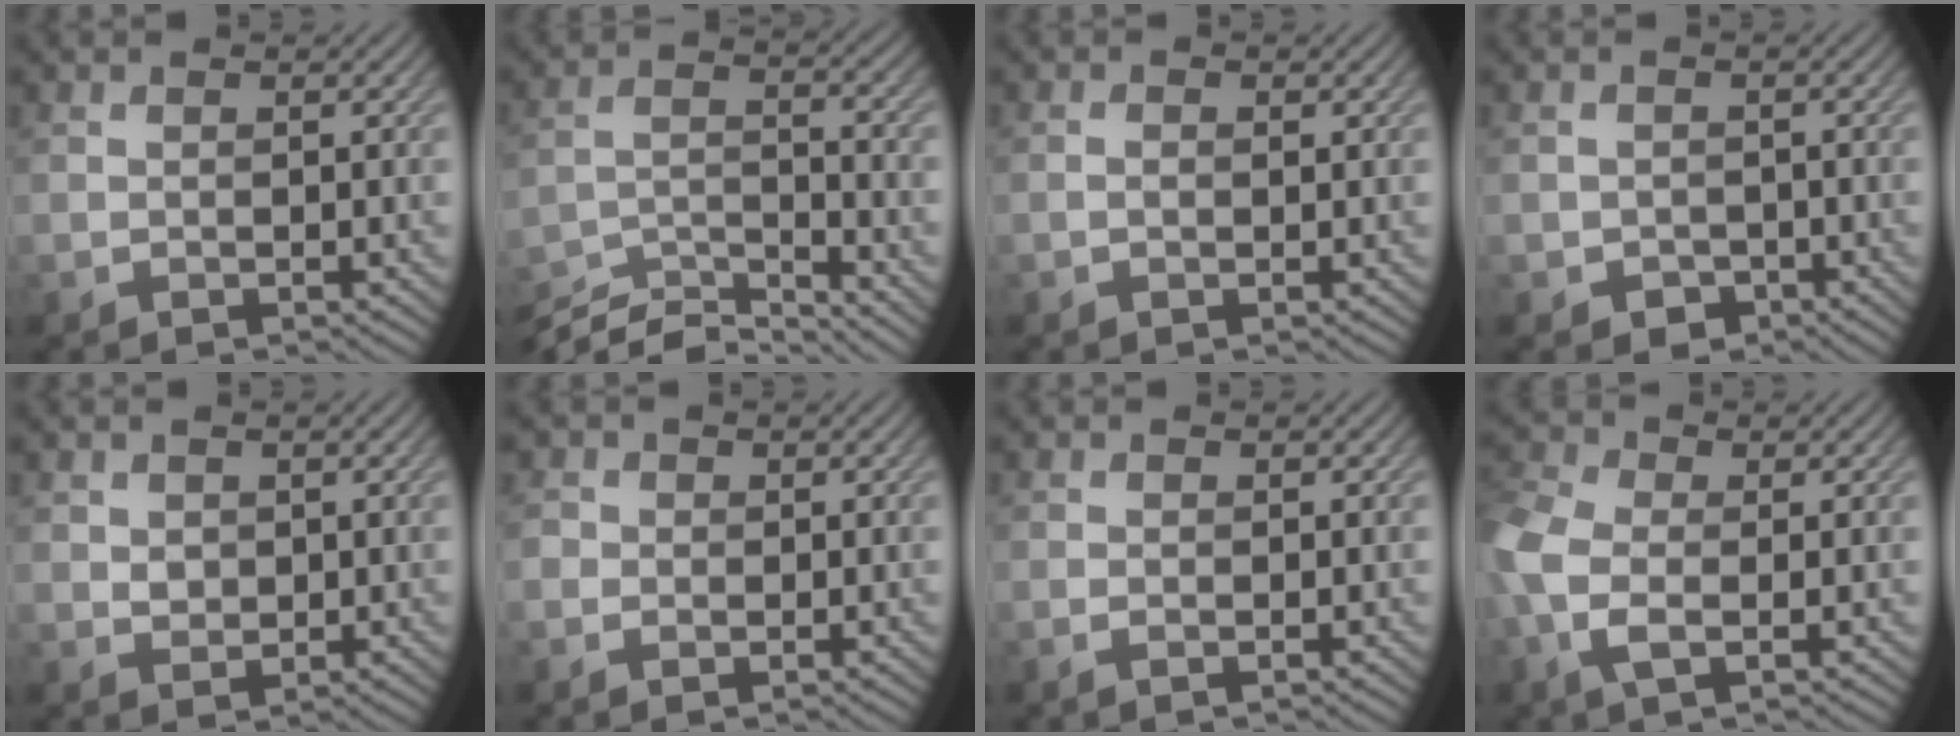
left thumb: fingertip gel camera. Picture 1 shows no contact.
{"total": 7.4, "force": [-6.5, 1.5, 3.2], "torque": [-0.071, -0.010, -0.123]}
{"total": 0.8, "force": [0.0, 0.5, 0.7], "torque": [-0.013, 0.001, -0.004]}
{"total": 2.2, "force": [-1.2, 1.7, 0.7], "torque": [-0.007, -0.007, -0.022]}
{"total": 1.9, "force": [0.6, 1.6, 0.7], "torque": [-0.020, -0.004, 0.010]}
{"total": 1.9, "force": [0.1, 1.8, 0.3], "torque": [-0.008, 0.004, -0.007]}
{"total": 1.0, "force": [-0.6, 0.4, 0.8], "torque": [-0.018, -0.003, -0.011]}
{"total": 6.8, "force": [-1.3, 3.9, 5.4], "torque": [-0.159, 0.000, -0.037]}